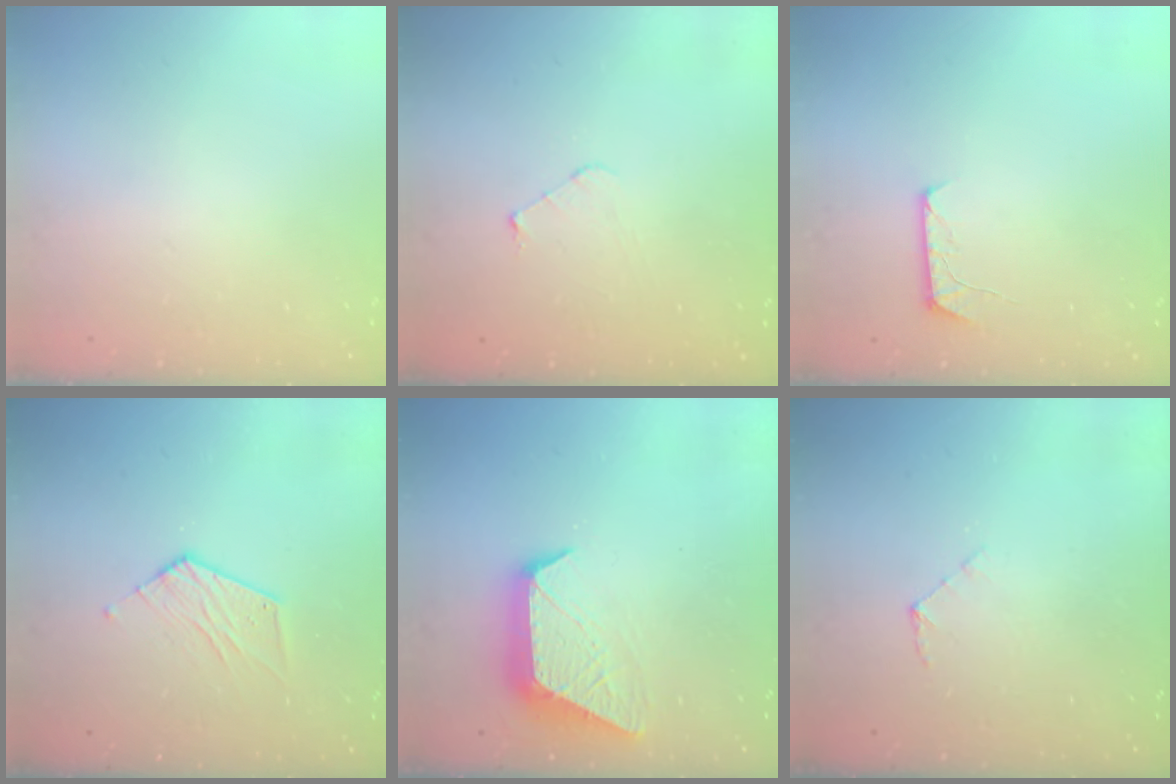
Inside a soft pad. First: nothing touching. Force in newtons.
{"total": 3.8, "press": 3.8, "slide": 0.4}
{"total": 7.9, "press": 7.9, "slide": 0.6}
{"total": 5.9, "press": 5.9, "slide": 0.4}
{"total": 11.3, "press": 11.2, "slide": 0.7}
{"total": 4.4, "press": 4.4, "slide": 0.4}